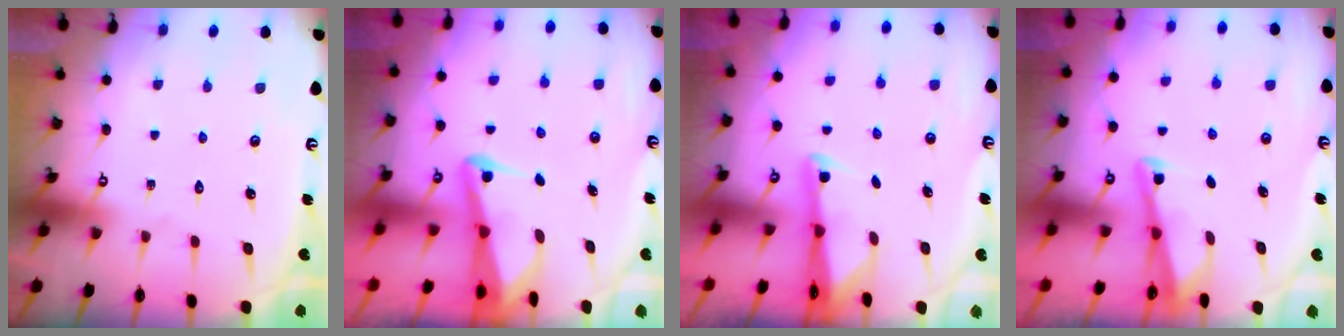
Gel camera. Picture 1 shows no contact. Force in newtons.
{"total": 3.5, "press": 3.5, "slide": 0.7}
{"total": 2.0, "press": 2.0, "slide": 0.3}
{"total": 2.8, "press": 2.8, "slide": 0.4}